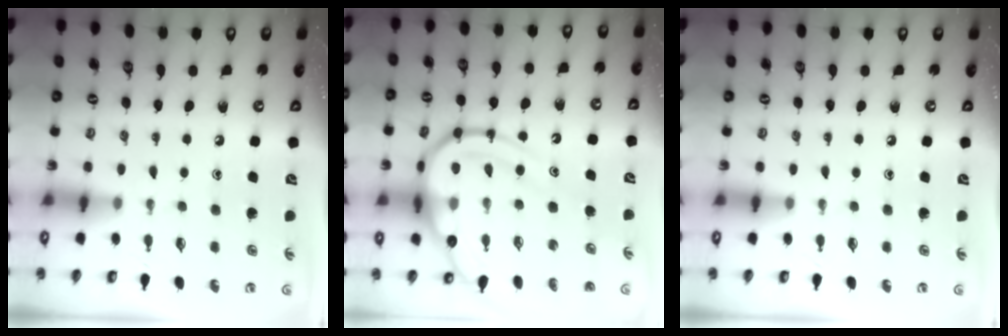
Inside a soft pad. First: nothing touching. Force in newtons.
{"total": 16.1, "press": 16.0, "slide": 1.5}
{"total": 0.0}